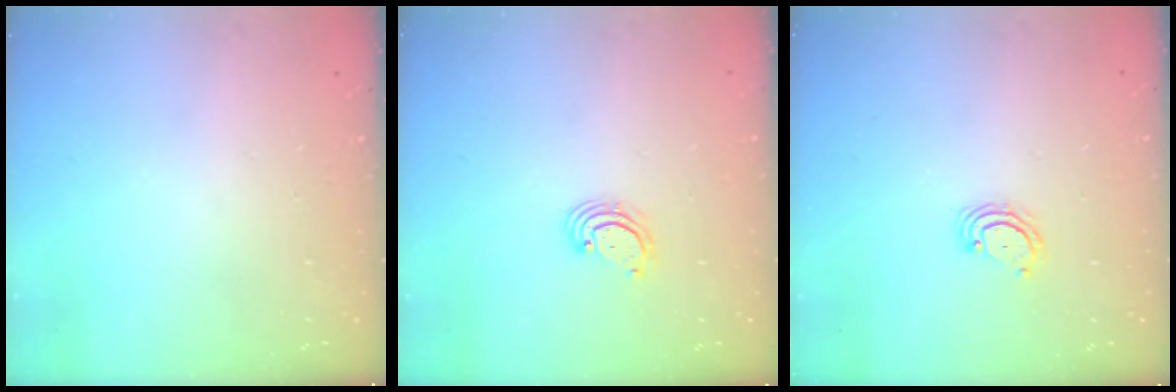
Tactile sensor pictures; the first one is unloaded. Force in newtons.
{"total": 2.7, "press": 2.6, "slide": 0.6}
{"total": 3.6, "press": 3.6, "slide": 0.4}